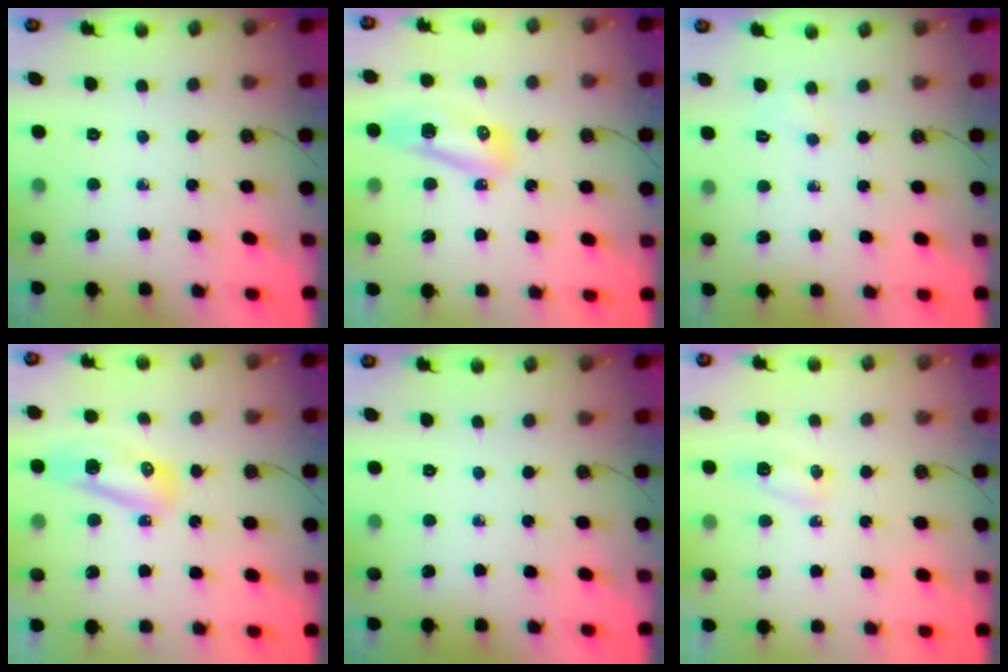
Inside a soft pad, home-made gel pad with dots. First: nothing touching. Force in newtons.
{"total": 8.4, "press": 8.3, "slide": 1.5}
{"total": 14.4, "press": 3.2, "slide": 14.0}
{"total": 8.8, "press": 8.5, "slide": 1.9}
{"total": 0.0}
{"total": 6.4, "press": 5.1, "slide": 3.9}